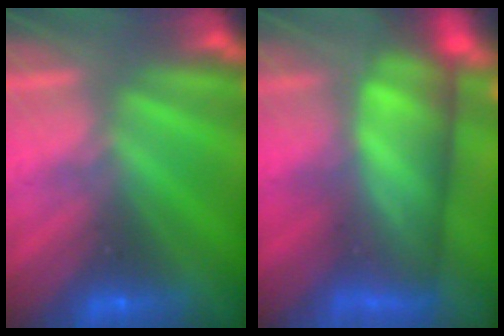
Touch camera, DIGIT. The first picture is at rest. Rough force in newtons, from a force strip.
{"total": 7.4}